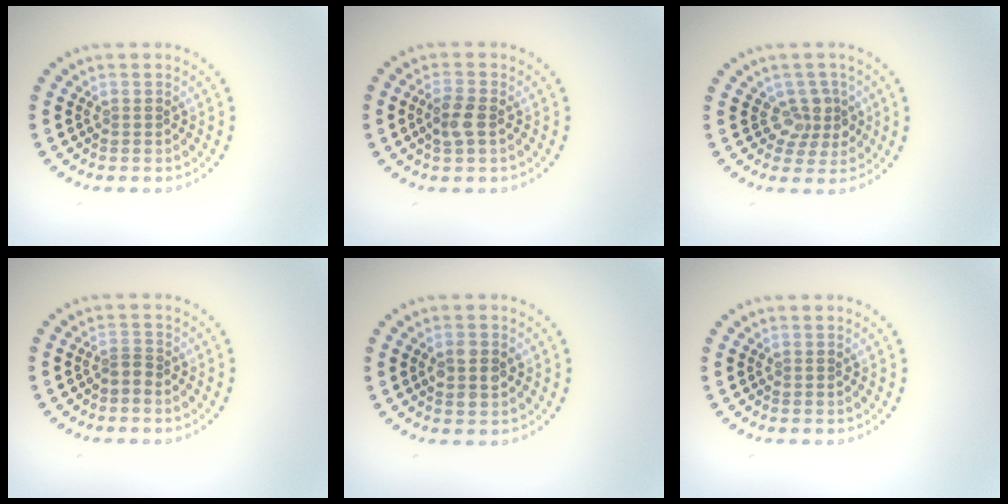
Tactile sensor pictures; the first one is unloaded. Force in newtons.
{"total": 2.2, "press": 2.1, "slide": 0.5}
{"total": 2.4, "press": 2.0, "slide": 1.4}
{"total": 0.9, "press": 0.6, "slide": 0.7}
{"total": 2.1, "press": 2.1, "slide": 0.1}
{"total": 0.0}